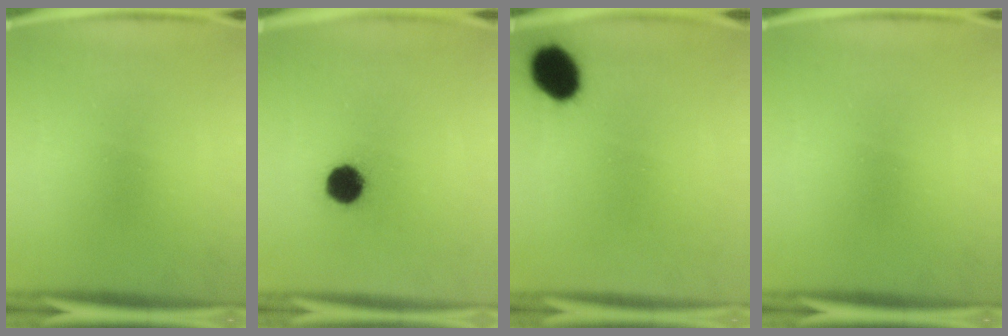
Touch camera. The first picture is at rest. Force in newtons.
{"total": 7.6}
{"total": 8.9}
{"total": 0.0}